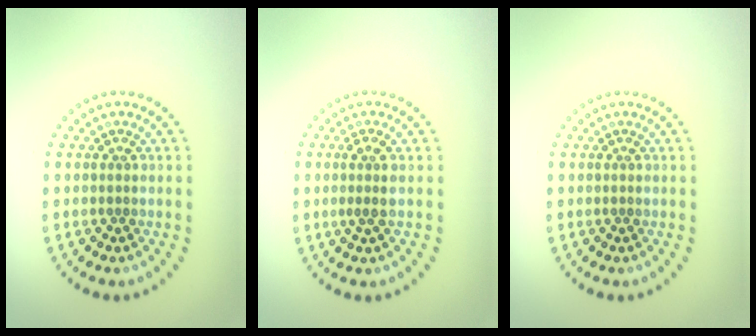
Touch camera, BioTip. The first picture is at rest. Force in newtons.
{"total": 1.6, "press": 1.3, "slide": 0.9}
{"total": 0.0}